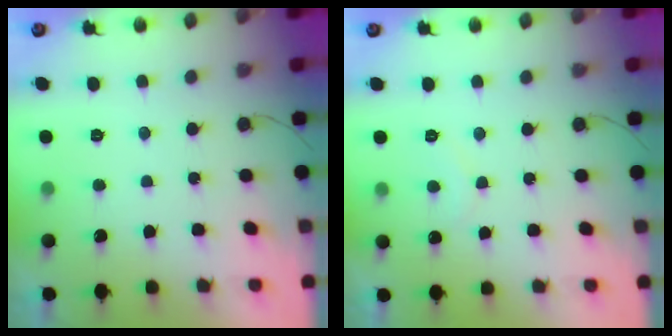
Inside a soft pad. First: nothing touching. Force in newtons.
{"total": 5.3, "press": 5.3, "slide": 0.4}